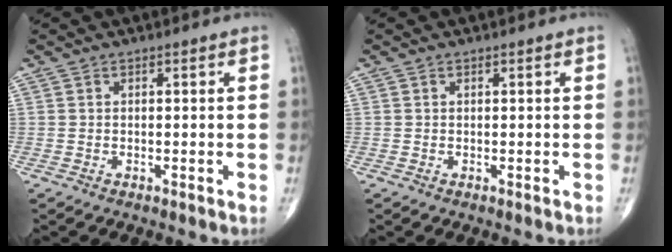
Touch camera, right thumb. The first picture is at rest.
{"total": 0.0}